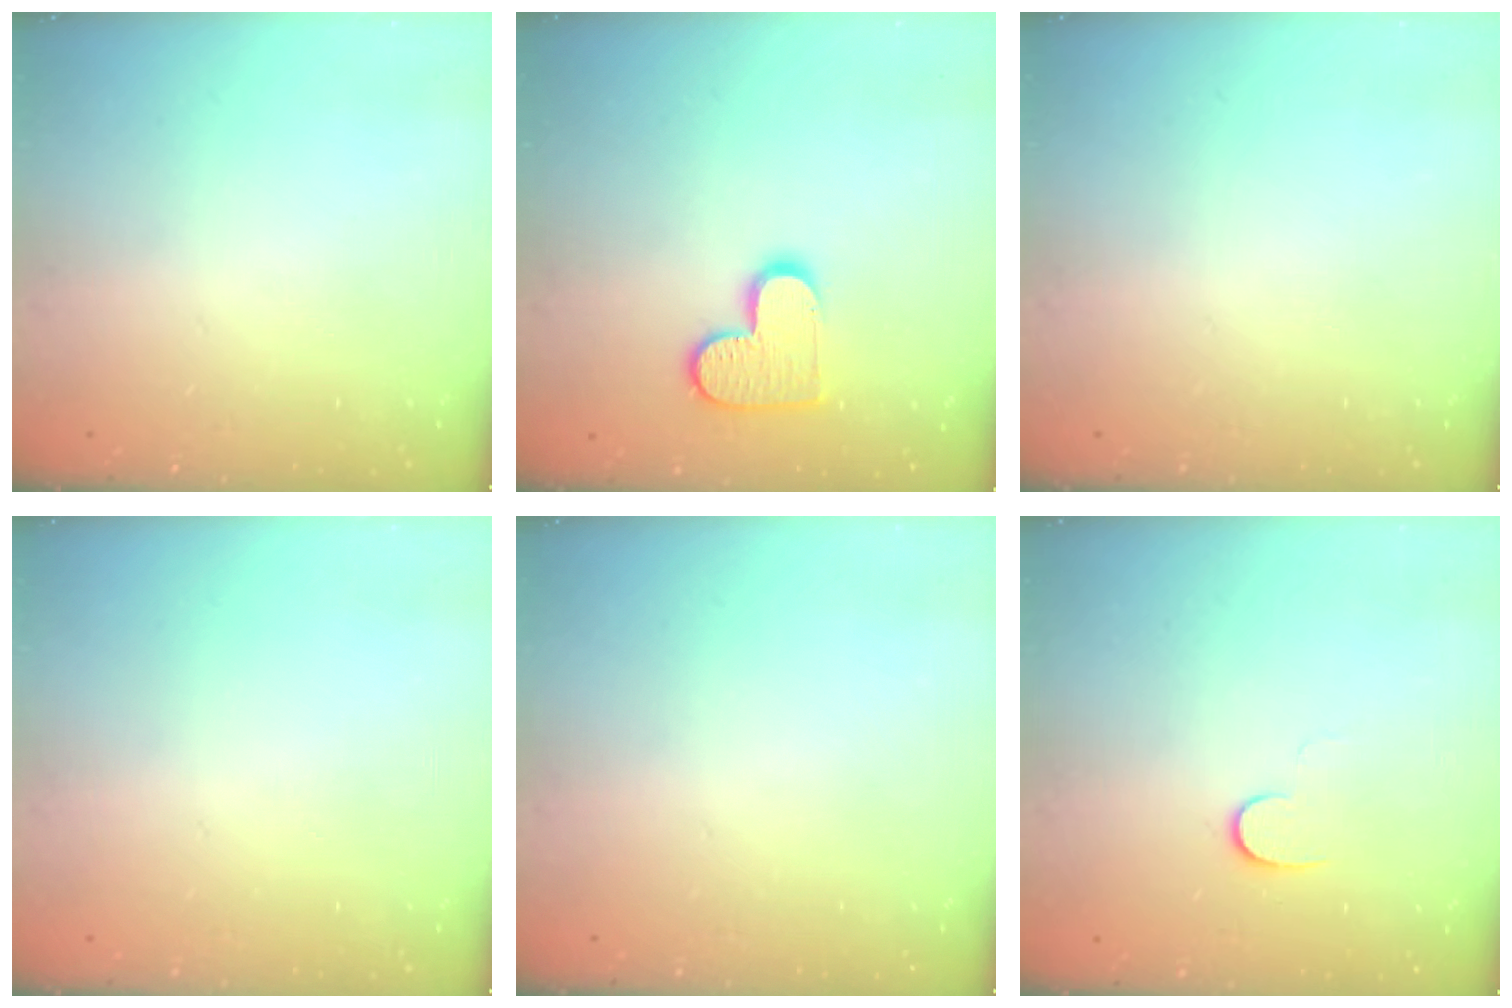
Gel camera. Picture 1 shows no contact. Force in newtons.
{"total": 11.7, "press": 11.6, "slide": 0.6}
{"total": 0.0}
{"total": 0.0}
{"total": 0.0}
{"total": 6.8, "press": 6.7, "slide": 1.0}